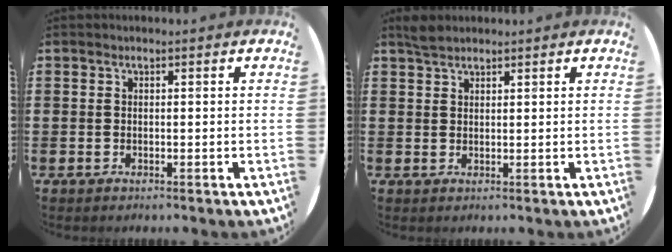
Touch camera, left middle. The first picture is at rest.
{"total": 1.9, "force": [1.7, 0.5, 0.6], "torque": [-0.006, 0.001, 0.031]}